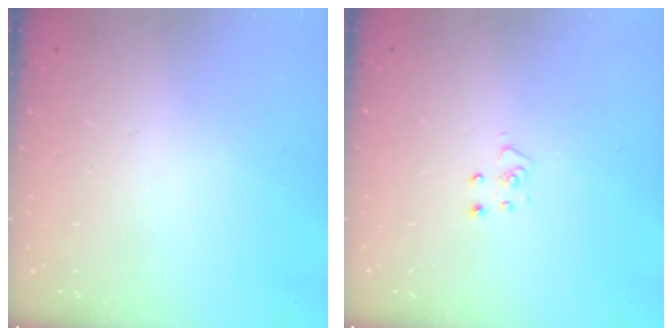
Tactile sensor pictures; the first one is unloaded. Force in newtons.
{"total": 3.9, "press": 3.9, "slide": 0.2}